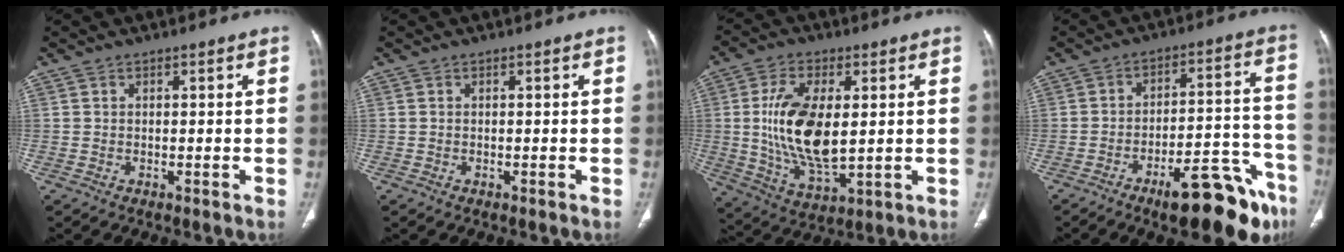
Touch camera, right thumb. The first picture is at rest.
{"total": 0.0}
{"total": 15.6, "force": [1.4, 7.6, 13.5], "torque": [-0.257, -0.019, 0.034]}
{"total": 16.6, "force": [-10.6, 4.9, 11.8], "torque": [-0.108, 0.085, -0.154]}